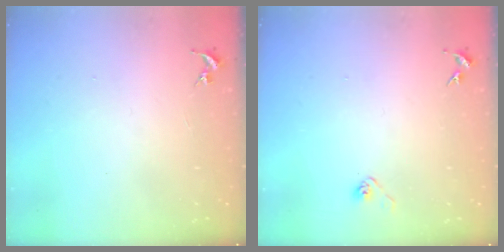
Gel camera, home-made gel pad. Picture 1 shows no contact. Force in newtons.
{"total": 3.0, "press": 2.9, "slide": 0.9}